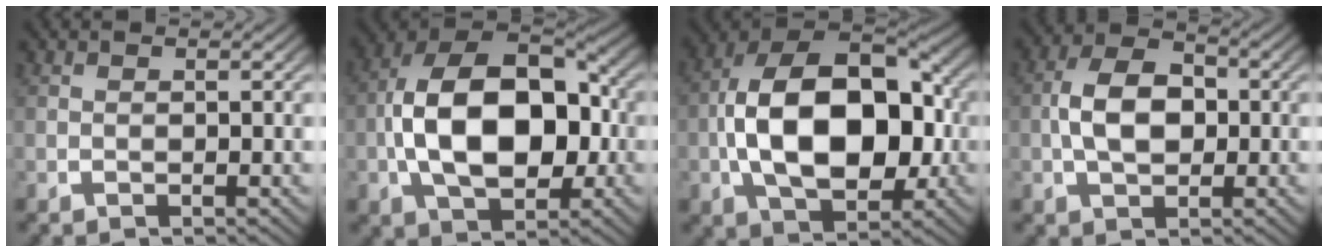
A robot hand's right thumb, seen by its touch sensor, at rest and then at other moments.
{"total": 15.6, "force": [-0.8, 10.1, 11.9], "torque": [-0.243, -0.044, 0.012]}
{"total": 17.3, "force": [-0.9, 11.1, 13.2], "torque": [-0.268, -0.049, 0.012]}
{"total": 6.6, "force": [-0.1, 4.4, 4.9], "torque": [-0.093, -0.012, 0.004]}